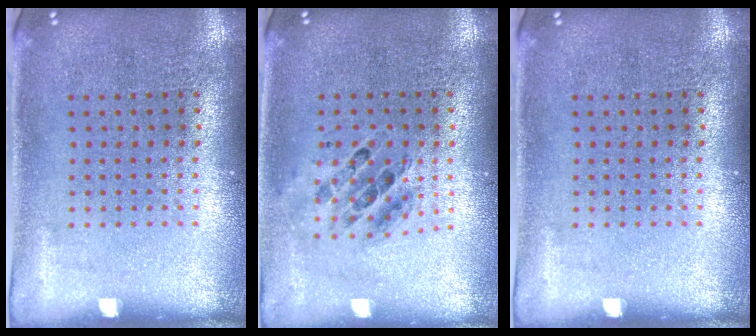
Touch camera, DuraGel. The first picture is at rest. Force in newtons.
{"total": 0.7, "press": 0.7, "slide": 0.0}
{"total": 0.0}